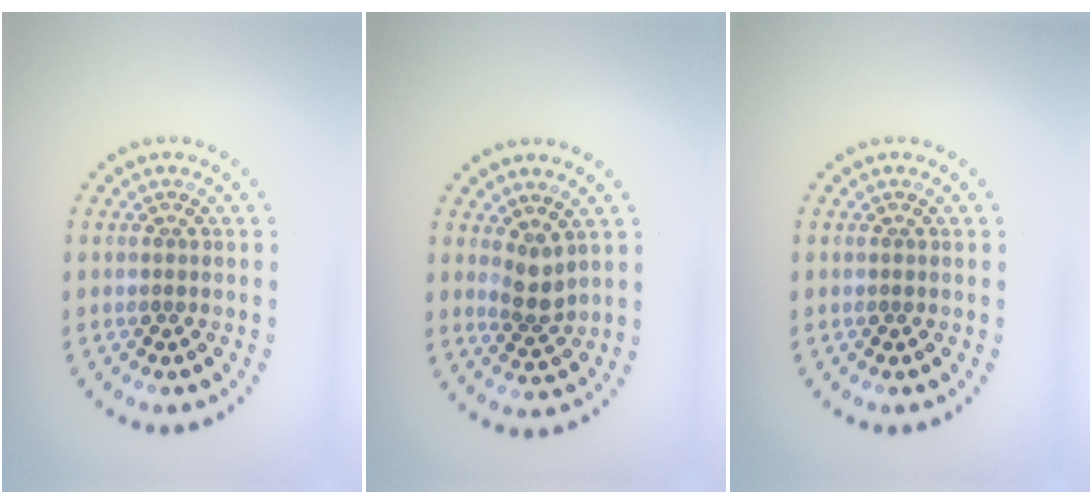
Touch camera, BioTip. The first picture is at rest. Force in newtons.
{"total": 2.1, "press": 1.6, "slide": 1.3}
{"total": 0.0}